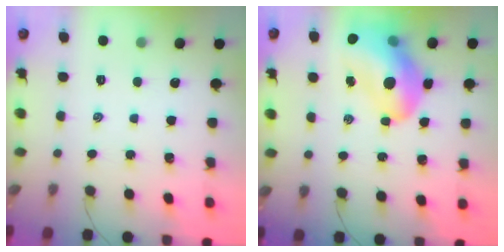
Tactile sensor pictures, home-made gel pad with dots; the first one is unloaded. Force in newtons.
{"total": 17.1, "press": 16.4, "slide": 4.8}